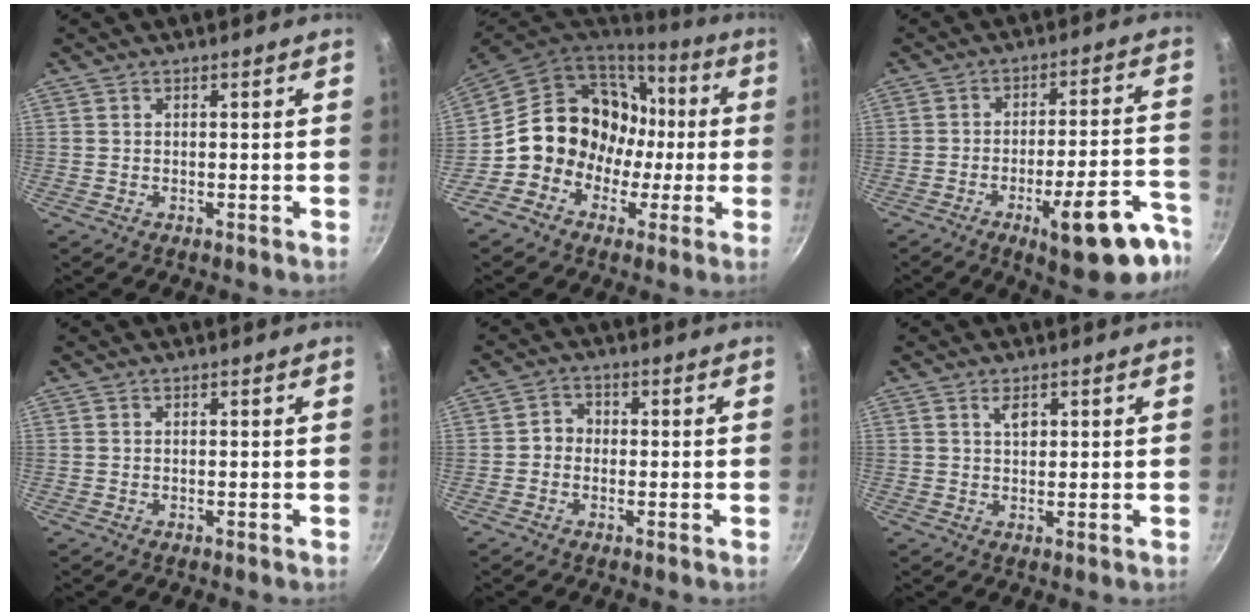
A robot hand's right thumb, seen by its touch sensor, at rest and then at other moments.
{"total": 16.2, "force": [-0.8, 14.3, 7.4], "torque": [-0.067, 0.052, -0.017]}
{"total": 17.3, "force": [-9.3, 5.3, 13.6], "torque": [-0.139, 0.051, -0.124]}
{"total": 0.0}
{"total": 2.8, "force": [-0.6, 2.5, 1.2], "torque": [-0.004, 0.013, -0.018]}
{"total": 2.4, "force": [1.1, 1.3, 1.8], "torque": [-0.021, -0.004, 0.018]}